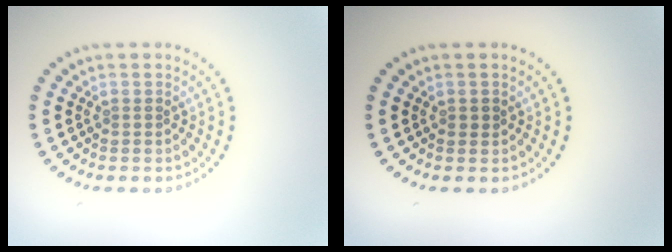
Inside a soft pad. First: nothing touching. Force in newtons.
{"total": 0.8, "press": 0.8, "slide": 0.1}